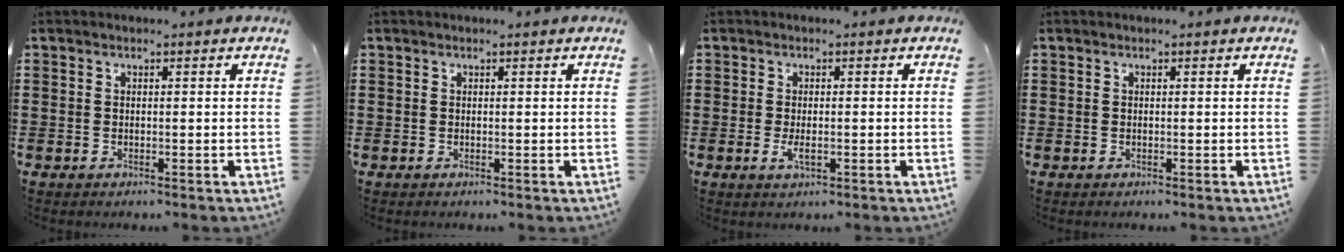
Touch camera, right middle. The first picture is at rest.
{"total": 0.0}
{"total": 2.1, "force": [-0.3, 0.8, 2.0], "torque": [-0.046, -0.005, -0.007]}
{"total": 0.0}